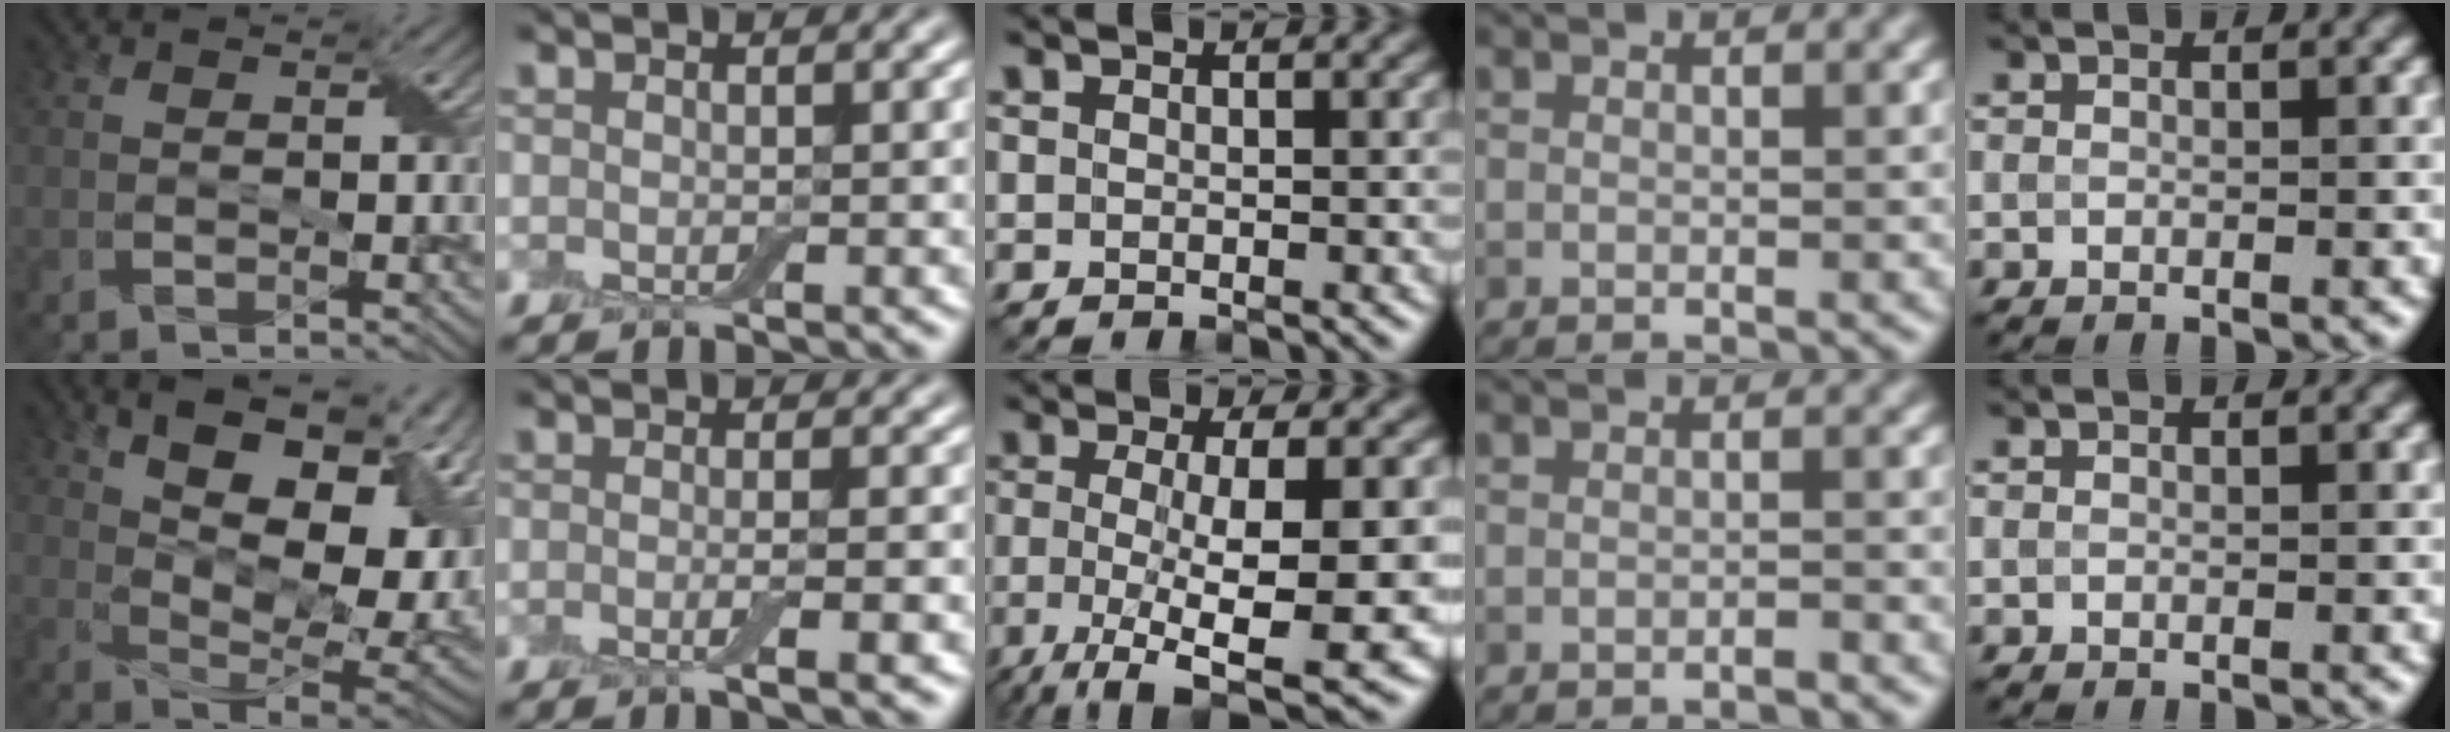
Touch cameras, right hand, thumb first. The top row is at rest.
{"thumb": {"total": 17.3, "force": [5.7, 7.8, 14.4], "torque": [-0.227, 0.034, 0.091]}, "index": {"total": 2.7, "force": [-0.4, 0.6, 2.6], "torque": [-0.031, -0.005, -0.008]}, "middle": {"total": 10.5, "force": [-1.9, 2.8, 9.9], "torque": [-0.150, -0.020, -0.027]}, "ring": {"total": 0.9, "force": [-0.8, 0.1, 0.5], "torque": [-0.003, 0.002, -0.015]}}